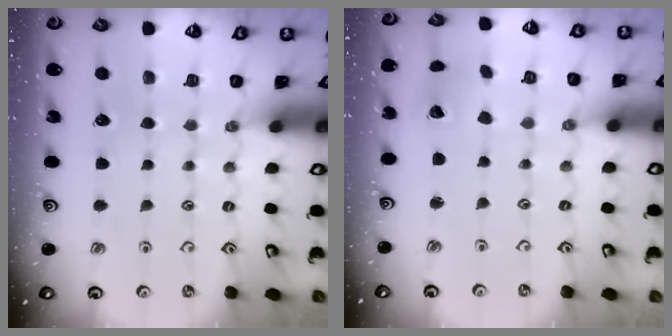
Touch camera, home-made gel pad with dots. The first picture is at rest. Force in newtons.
{"total": 2.5, "press": 2.5, "slide": 0.4}